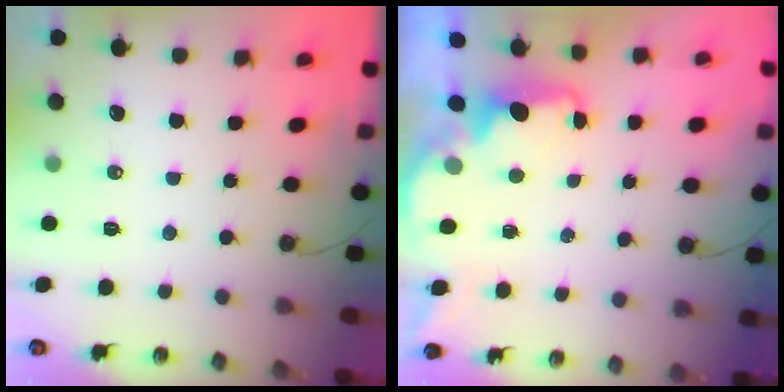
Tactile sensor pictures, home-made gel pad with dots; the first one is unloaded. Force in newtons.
{"total": 2.2, "press": 2.1, "slide": 0.9}